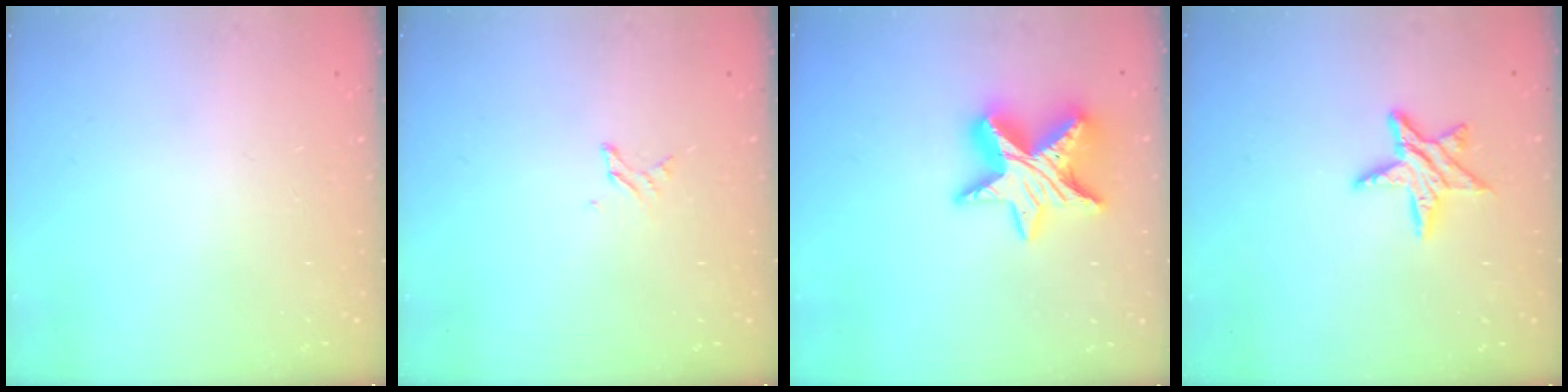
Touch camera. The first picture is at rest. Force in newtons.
{"total": 2.2, "press": 2.2, "slide": 0.3}
{"total": 14.7, "press": 14.6, "slide": 1.2}
{"total": 9.7, "press": 9.7, "slide": 0.6}